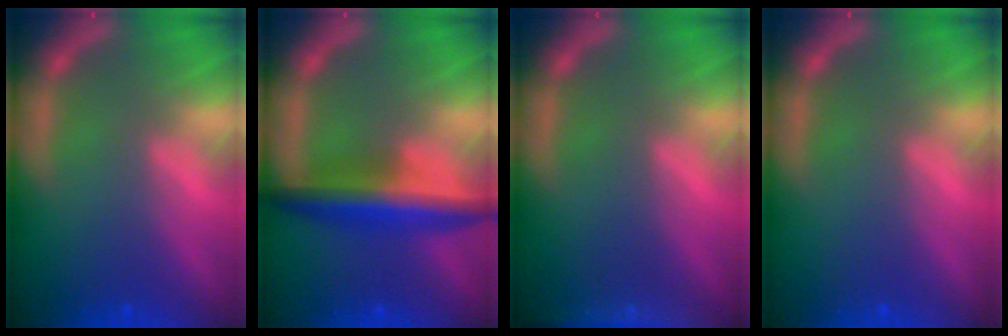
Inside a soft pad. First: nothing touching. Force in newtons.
{"total": 6.0}
{"total": 3.9}
{"total": 0.0}